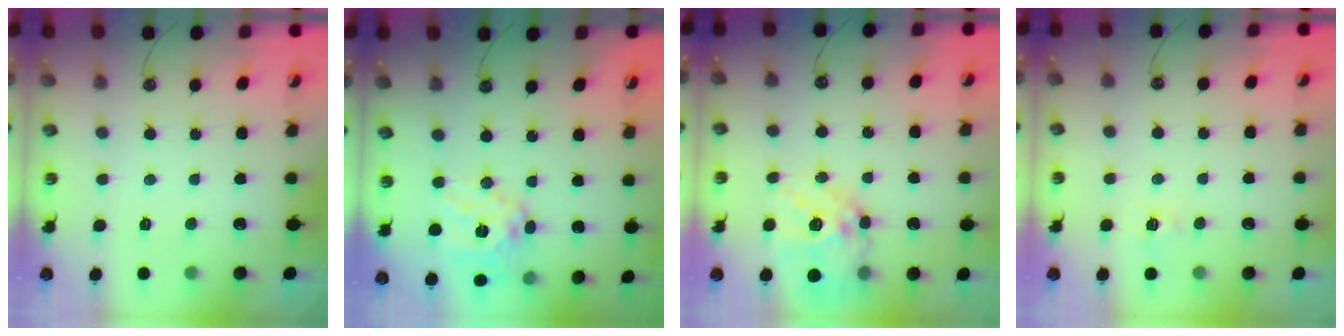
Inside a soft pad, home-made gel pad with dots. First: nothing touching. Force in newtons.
{"total": 13.7, "press": 13.5, "slide": 2.4}
{"total": 17.1, "press": 17.0, "slide": 1.7}
{"total": 6.8, "press": 6.8, "slide": 0.6}